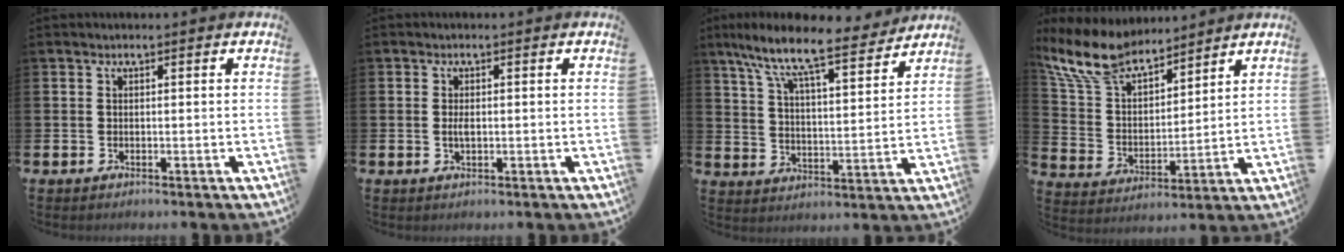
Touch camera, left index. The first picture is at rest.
{"total": 1.5, "force": [0.0, 0.7, 1.4], "torque": [-0.026, 0.003, -0.002]}
{"total": 10.2, "force": [8.8, 1.6, 4.9], "torque": [-0.118, -0.063, 0.145]}
{"total": 9.9, "force": [8.8, 3.2, 3.2], "torque": [-0.108, -0.040, 0.164]}